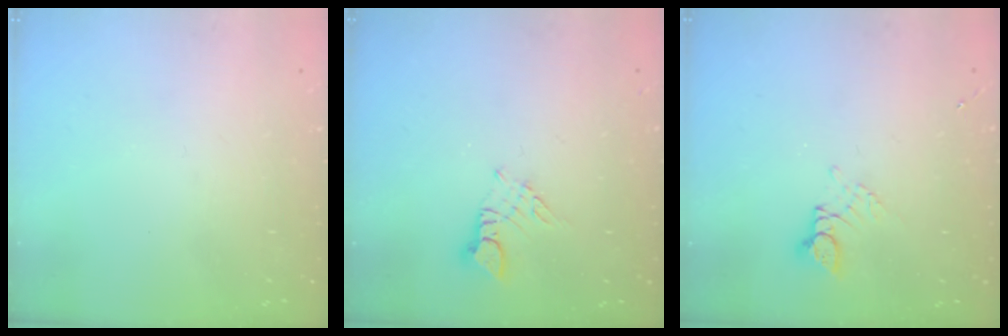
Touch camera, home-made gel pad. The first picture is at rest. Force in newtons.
{"total": 2.3, "press": 2.3, "slide": 0.3}
{"total": 2.9, "press": 2.8, "slide": 0.4}